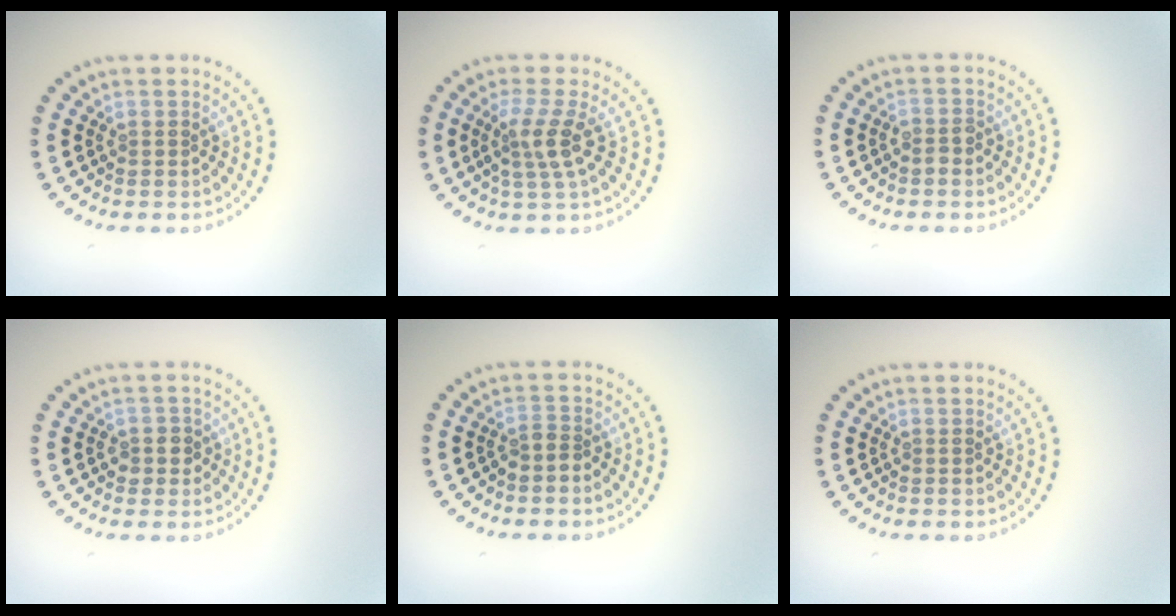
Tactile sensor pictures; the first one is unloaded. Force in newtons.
{"total": 2.8, "press": 2.2, "slide": 1.7}
{"total": 0.9, "press": 0.8, "slide": 0.5}
{"total": 1.7, "press": 1.5, "slide": 0.9}
{"total": 1.1, "press": 0.7, "slide": 0.8}
{"total": 0.0}